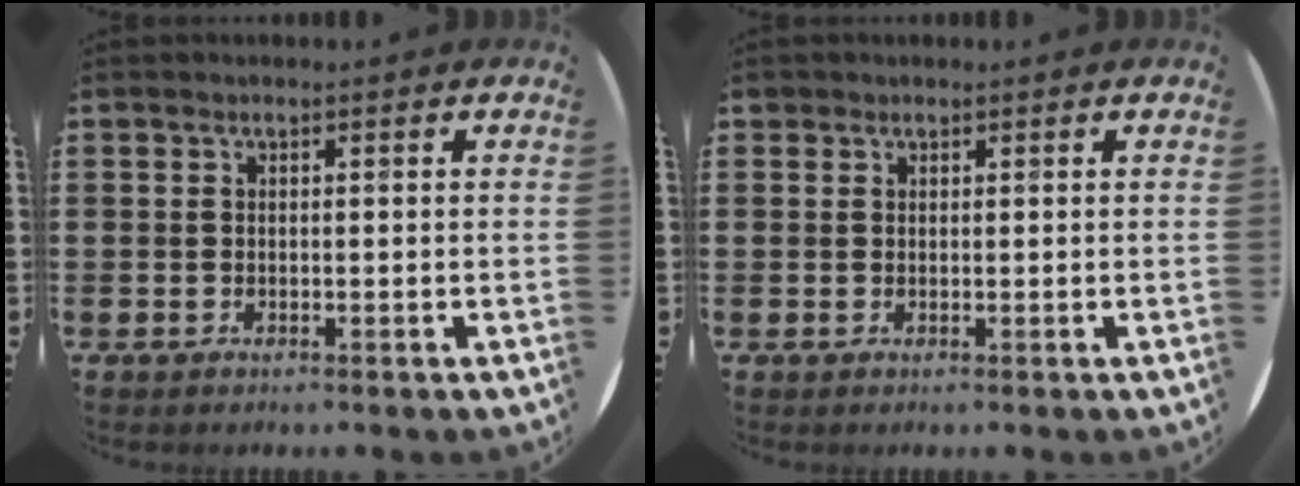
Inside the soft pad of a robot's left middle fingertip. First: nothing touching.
{"total": 0.7, "force": [0.6, 0.4, -0.1], "torque": [0.001, 0.002, 0.012]}